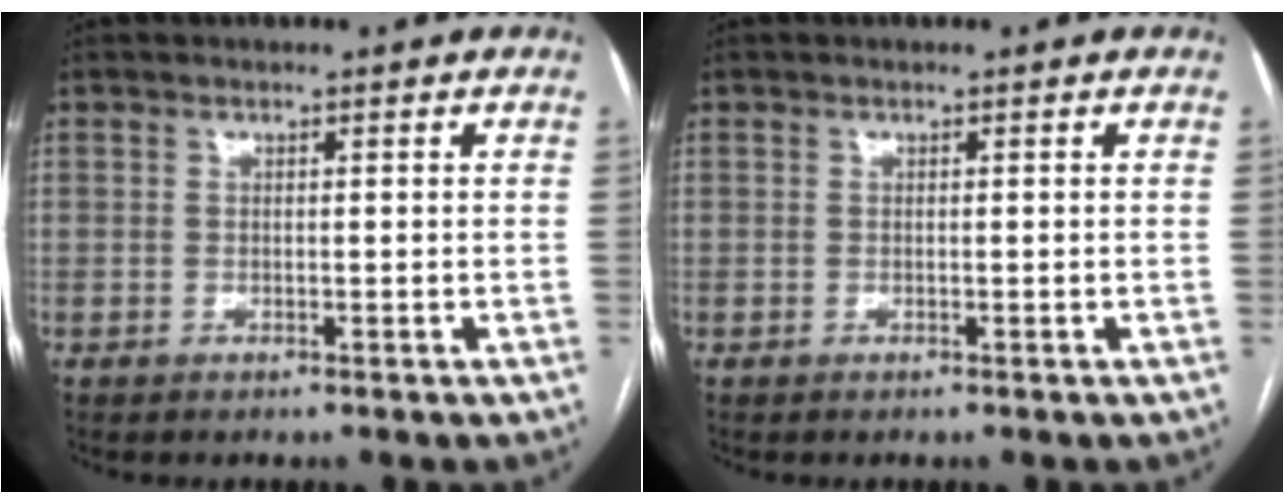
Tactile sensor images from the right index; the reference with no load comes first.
{"total": 0.0}